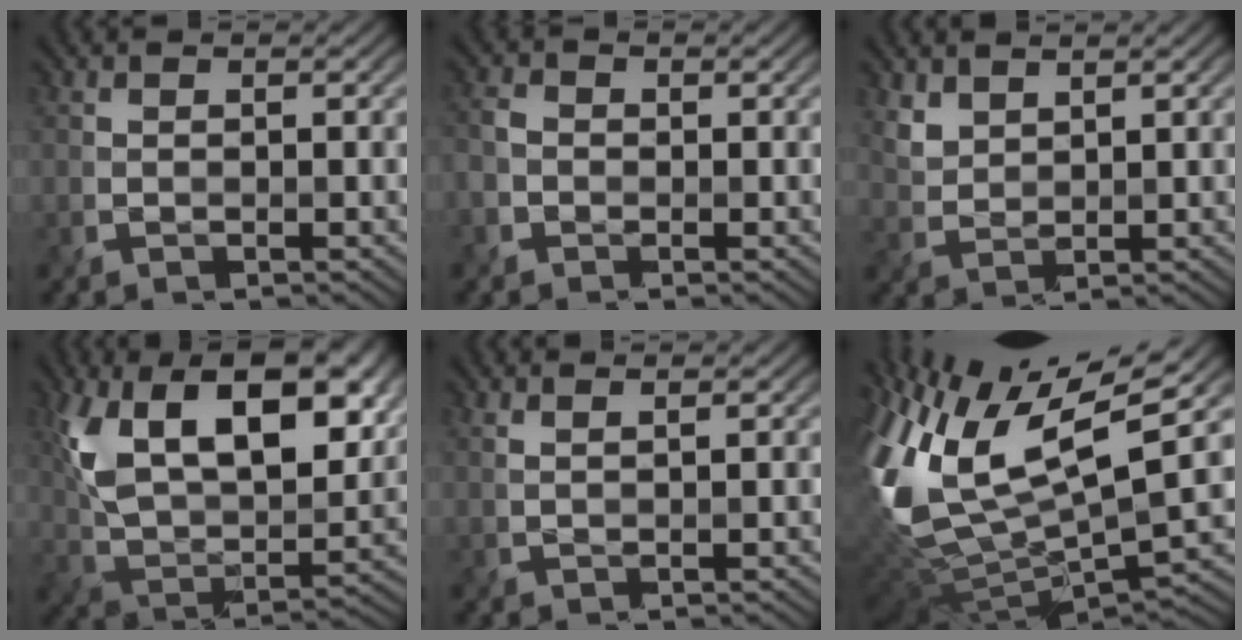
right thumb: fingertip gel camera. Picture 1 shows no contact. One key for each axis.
{"total": 2.7, "fx": -1.1, "fy": 2.1, "fz": 1.2, "tx": -0.033, "ty": -0.003, "tz": -0.027}
{"total": 2.9, "fx": 2.3, "fy": 1.4, "fz": 1.1, "tx": -0.037, "ty": -0.002, "tz": 0.059}
{"total": 16.9, "fx": 7.1, "fy": 9.0, "fz": 12.5, "tx": -0.244, "ty": 0.002, "tz": 0.125}
{"total": 2.0, "fx": 1.5, "fy": 0.6, "fz": 1.2, "tx": -0.014, "ty": -0.001, "tz": 0.017}
{"total": 15.9, "fx": 2.2, "fy": 6.8, "fz": 14.2, "tx": -0.334, "ty": 0.001, "tz": 0.049}